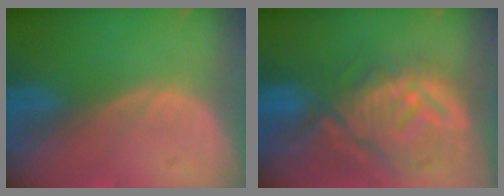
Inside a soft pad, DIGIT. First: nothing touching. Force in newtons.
{"total": 11.9, "press": 10.8, "slide": 5.0}